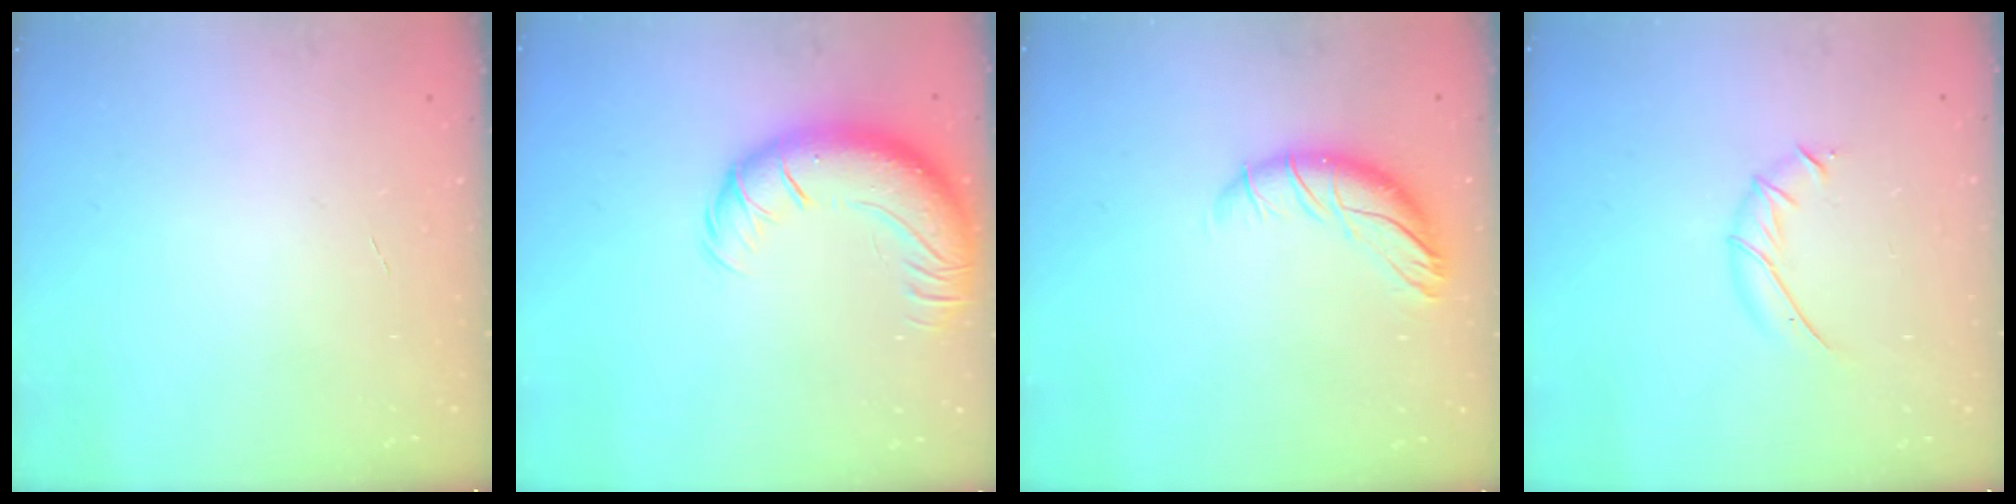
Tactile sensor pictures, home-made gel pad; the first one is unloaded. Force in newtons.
{"total": 13.9, "press": 13.5, "slide": 3.3}
{"total": 9.5, "press": 9.4, "slide": 0.8}
{"total": 7.1, "press": 7.0, "slide": 0.6}